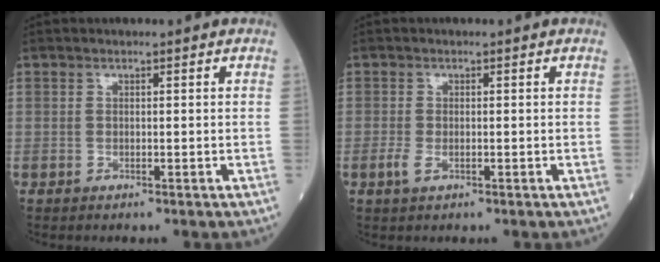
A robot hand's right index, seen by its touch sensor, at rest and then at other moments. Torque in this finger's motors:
{"motor_torque": [0.15, -0.03, 0.01, 0.01]}